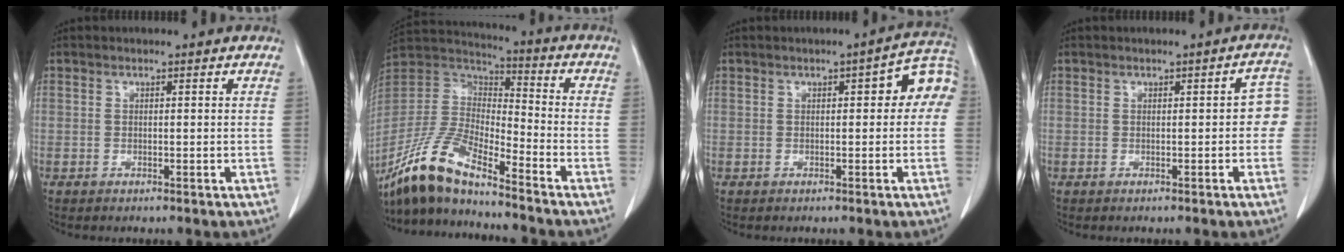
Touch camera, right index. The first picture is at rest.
{"total": 14.9, "force": [-12.1, 2.5, 8.2], "torque": [-0.174, -0.005, -0.236]}
{"total": 6.0, "force": [0.9, 2.0, 5.6], "torque": [-0.058, 0.032, 0.005]}
{"total": 3.4, "force": [-0.1, 1.6, 3.1], "torque": [-0.018, 0.016, -0.004]}